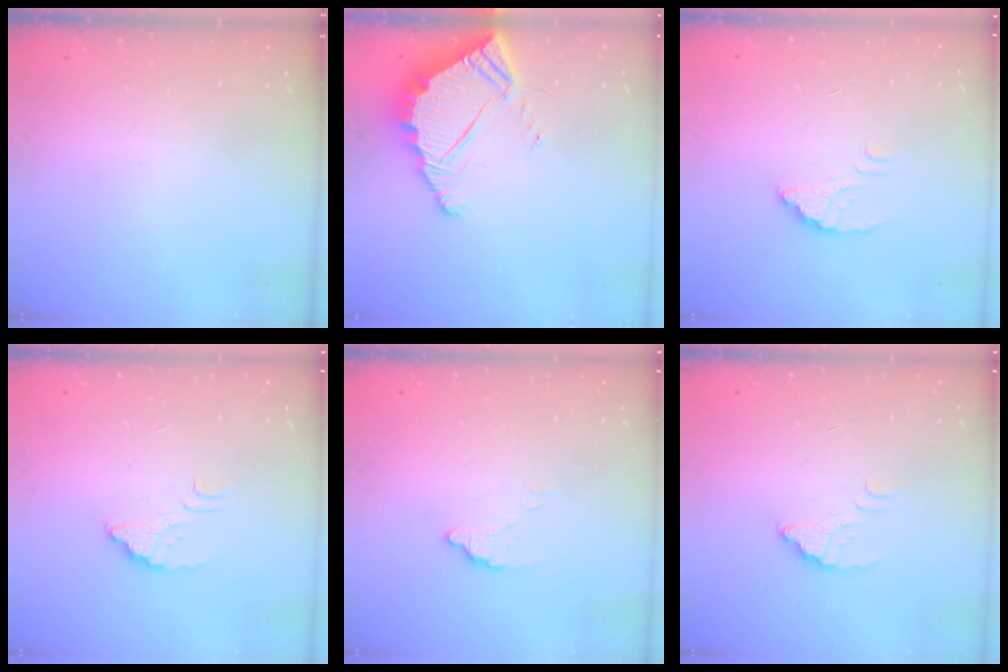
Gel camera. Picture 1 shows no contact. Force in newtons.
{"total": 7.1, "press": 7.1, "slide": 0.5}
{"total": 2.5, "press": 2.5, "slide": 0.3}
{"total": 2.4, "press": 2.4, "slide": 0.2}
{"total": 2.5, "press": 2.5, "slide": 0.1}
{"total": 2.2, "press": 2.2, "slide": 0.1}